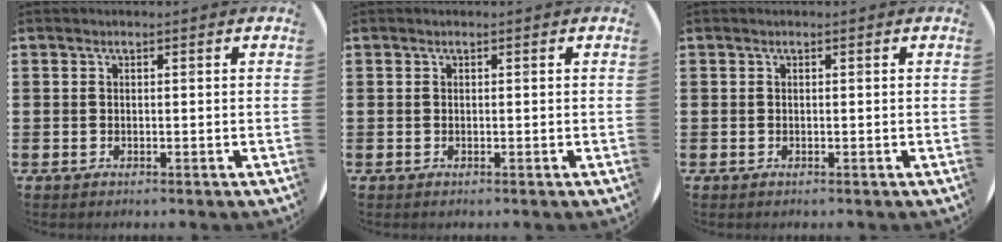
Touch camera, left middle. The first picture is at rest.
{"total": 0.0}
{"total": 0.0}